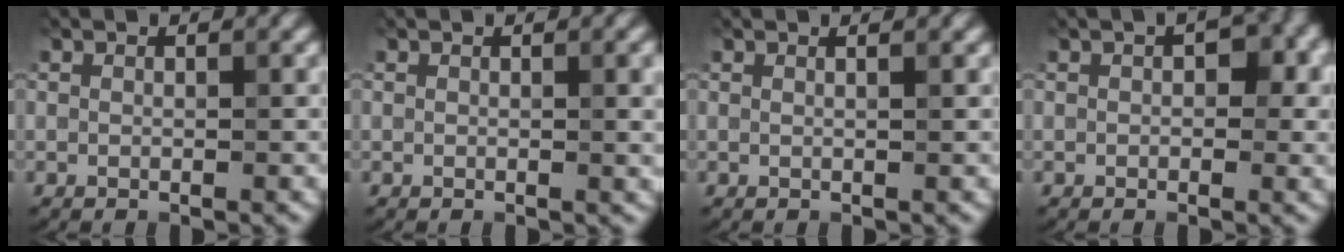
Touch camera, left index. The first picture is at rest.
{"total": 2.2, "force": [0.7, 0.7, 2.0], "torque": [-0.022, 0.003, 0.010]}
{"total": 1.8, "force": [1.0, 0.9, 1.3], "torque": [-0.001, 0.001, -0.011]}
{"total": 3.3, "force": [0.6, 1.8, 2.7], "torque": [-0.035, 0.005, 0.006]}